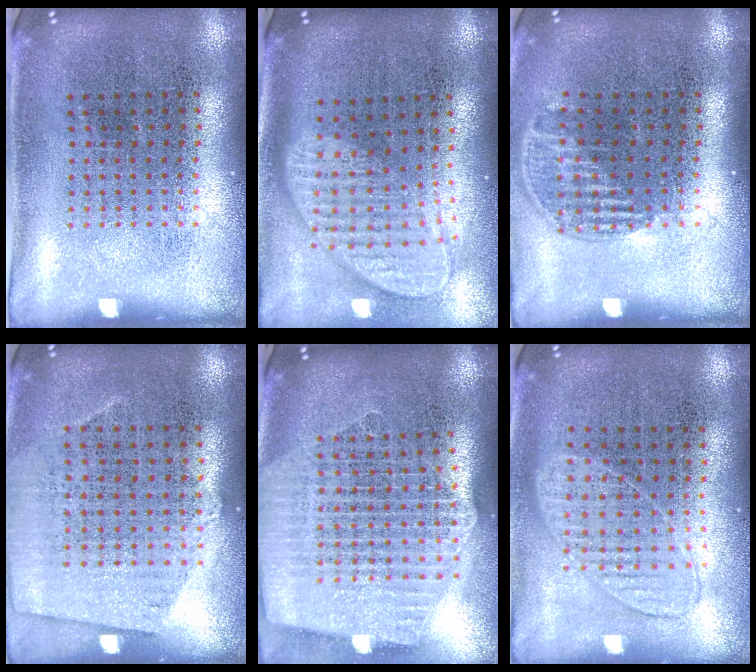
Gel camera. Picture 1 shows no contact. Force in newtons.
{"total": 2.0, "press": 1.5, "slide": 1.3}
{"total": 1.1, "press": 1.0, "slide": 0.5}
{"total": 0.7, "press": 0.4, "slide": 0.5}
{"total": 2.6, "press": 2.2, "slide": 1.3}
{"total": 0.8, "press": 0.8, "slide": 0.3}